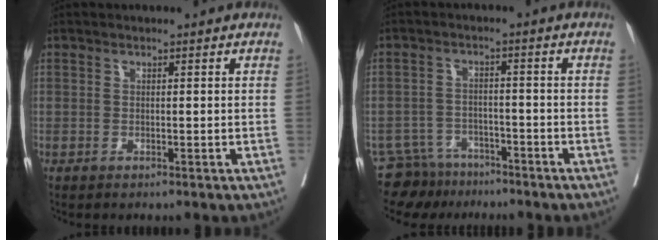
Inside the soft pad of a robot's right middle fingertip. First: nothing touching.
{"total": 6.3, "force": [-5.5, 3.0, -0.6], "torque": [0.013, 0.011, -0.092]}